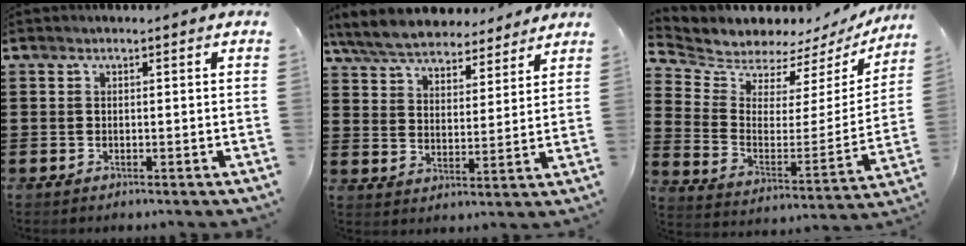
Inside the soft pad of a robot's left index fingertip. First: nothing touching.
{"total": 6.6, "force": [6.3, 1.2, 1.8], "torque": [-0.063, -0.030, 0.111]}
{"total": 5.7, "force": [5.6, 1.2, 0.0], "torque": [-0.039, -0.054, 0.095]}